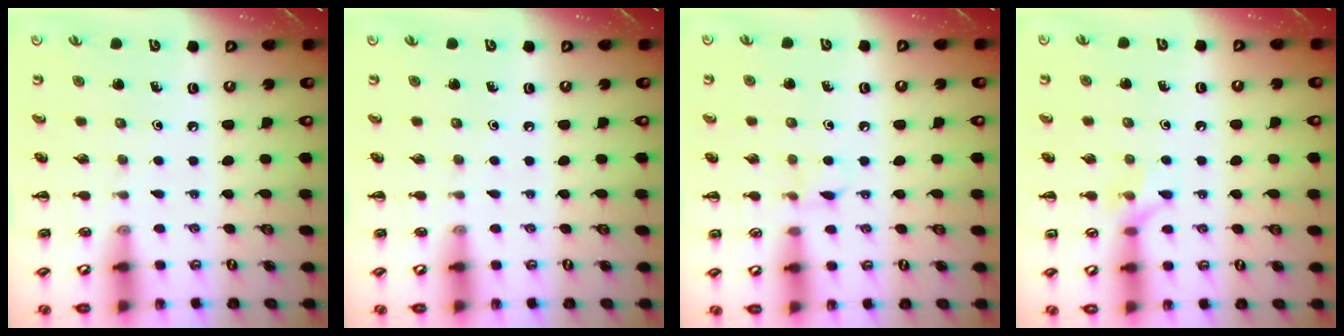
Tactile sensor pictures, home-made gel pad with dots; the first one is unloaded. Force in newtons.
{"total": 0.0}
{"total": 4.7, "press": 4.5, "slide": 1.3}
{"total": 6.2, "press": 6.2, "slide": 0.6}